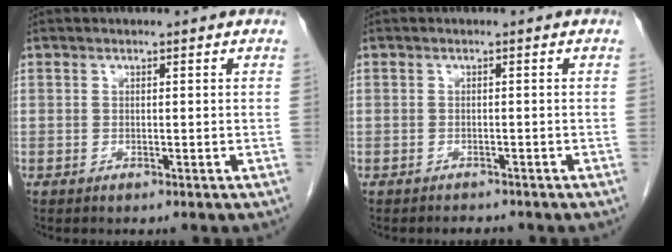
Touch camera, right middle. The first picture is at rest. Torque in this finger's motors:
{"motor_torque": [0.05, 0.03, 0.00, 0.00]}